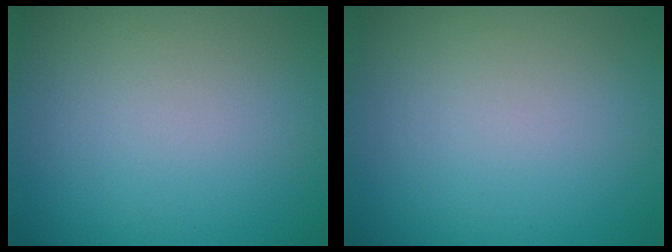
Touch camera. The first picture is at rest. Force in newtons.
{"total": 0.0}